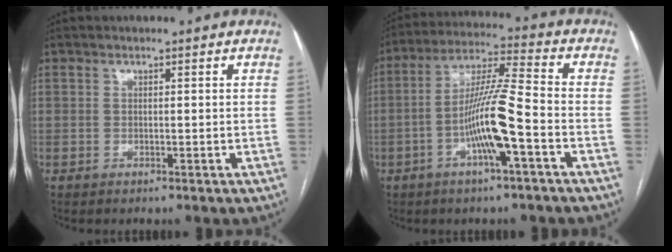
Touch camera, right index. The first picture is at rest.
{"total": 11.2, "force": [-3.7, 0.3, 10.6], "torque": [-0.203, 0.009, -0.070]}